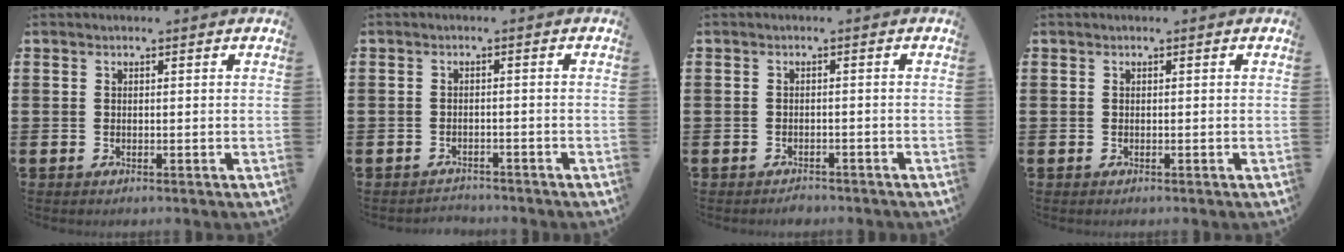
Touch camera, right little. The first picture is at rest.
{"total": 1.4, "force": [-1.4, 0.1, -0.2], "torque": [-0.002, 0.004, -0.031]}
{"total": 1.1, "force": [-1.1, 0.2, 0.0], "torque": [-0.003, 0.002, -0.023]}
{"total": 0.0}